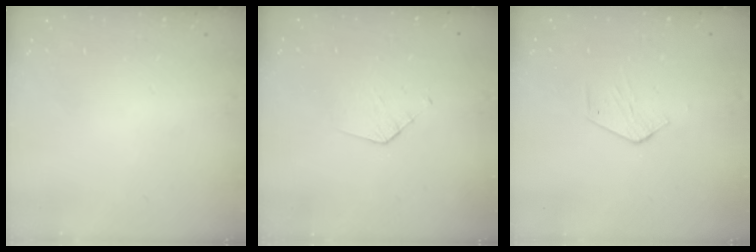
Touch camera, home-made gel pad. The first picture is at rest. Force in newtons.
{"total": 3.9, "press": 3.9, "slide": 0.3}
{"total": 3.9, "press": 3.9, "slide": 0.6}